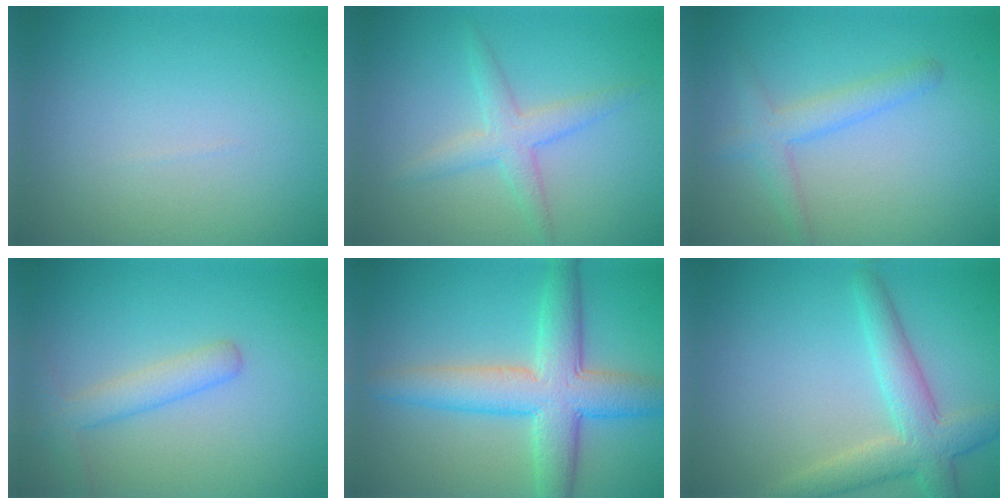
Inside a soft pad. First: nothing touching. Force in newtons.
{"total": 2.7, "press": 2.7, "slide": 0.1}
{"total": 2.0, "press": 2.0, "slide": 0.1}
{"total": 2.6, "press": 2.6, "slide": 0.1}
{"total": 7.1, "press": 7.1, "slide": 0.2}
{"total": 4.8, "press": 4.8, "slide": 0.3}